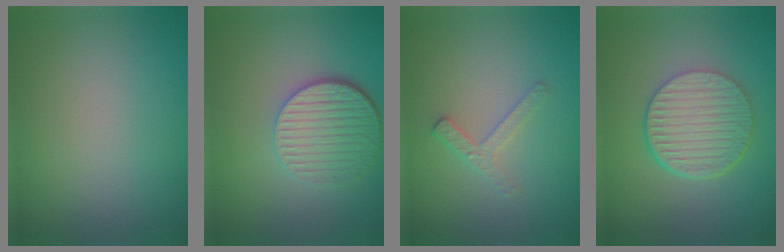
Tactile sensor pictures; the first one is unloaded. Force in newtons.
{"total": 5.6, "press": 4.1, "slide": 3.9}
{"total": 1.9, "press": 1.8, "slide": 0.4}
{"total": 6.8, "press": 4.7, "slide": 4.9}